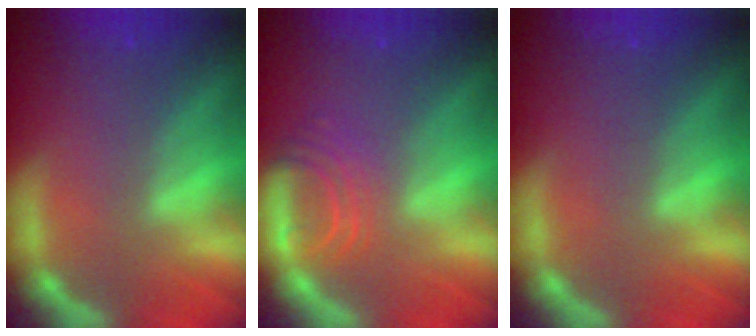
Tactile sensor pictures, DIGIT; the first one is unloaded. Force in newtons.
{"total": 4.0}
{"total": 0.0}